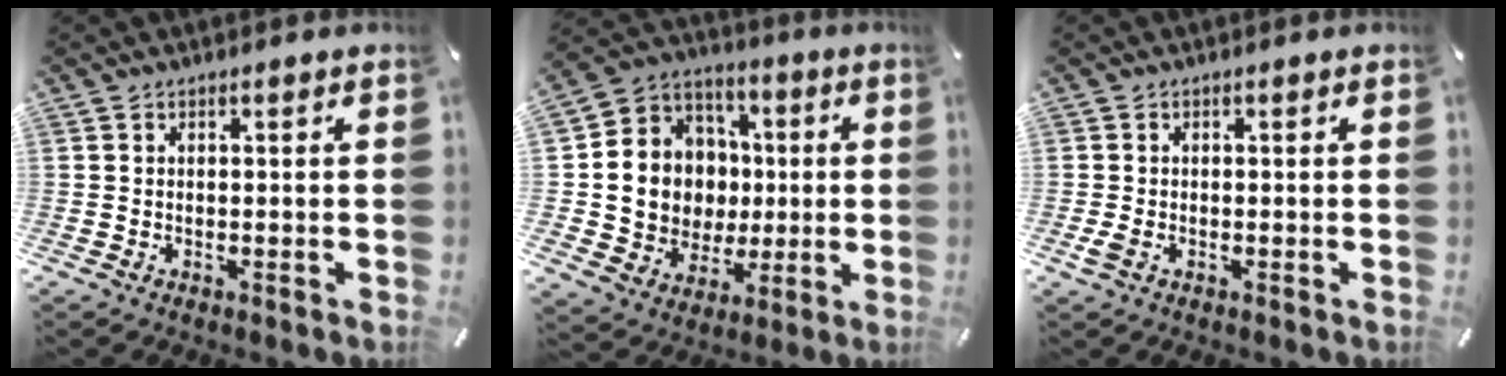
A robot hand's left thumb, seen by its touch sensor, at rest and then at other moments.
{"total": 13.3, "force": [-0.2, 13.1, 2.2], "torque": [-0.043, -0.012, 0.020]}
{"total": 1.7, "force": [-0.6, 1.1, 1.2], "torque": [-0.034, -0.005, -0.013]}